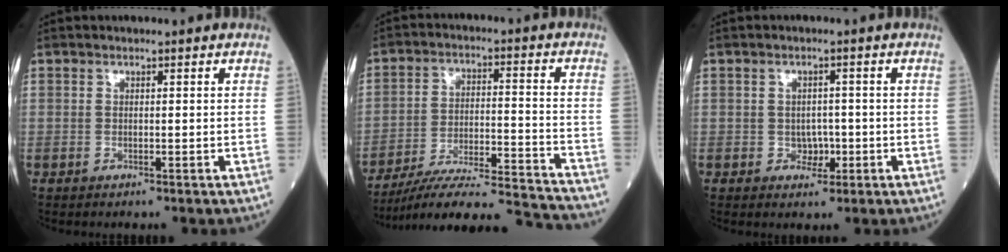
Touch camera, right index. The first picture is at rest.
{"total": 20.0, "force": [-18.9, 0.1, 6.6], "torque": [-0.092, -0.005, -0.281]}
{"total": 2.7, "force": [-0.6, 2.1, 1.6], "torque": [-0.016, 0.004, -0.007]}